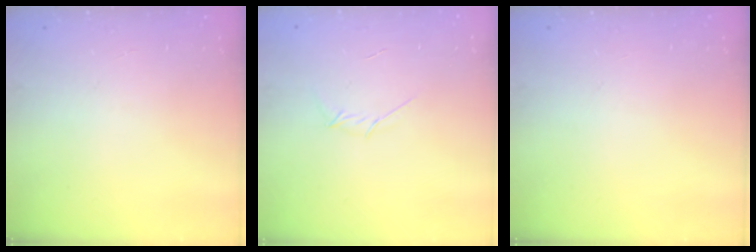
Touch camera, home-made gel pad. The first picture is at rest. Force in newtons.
{"total": 3.5, "press": 3.4, "slide": 0.9}
{"total": 0.0}